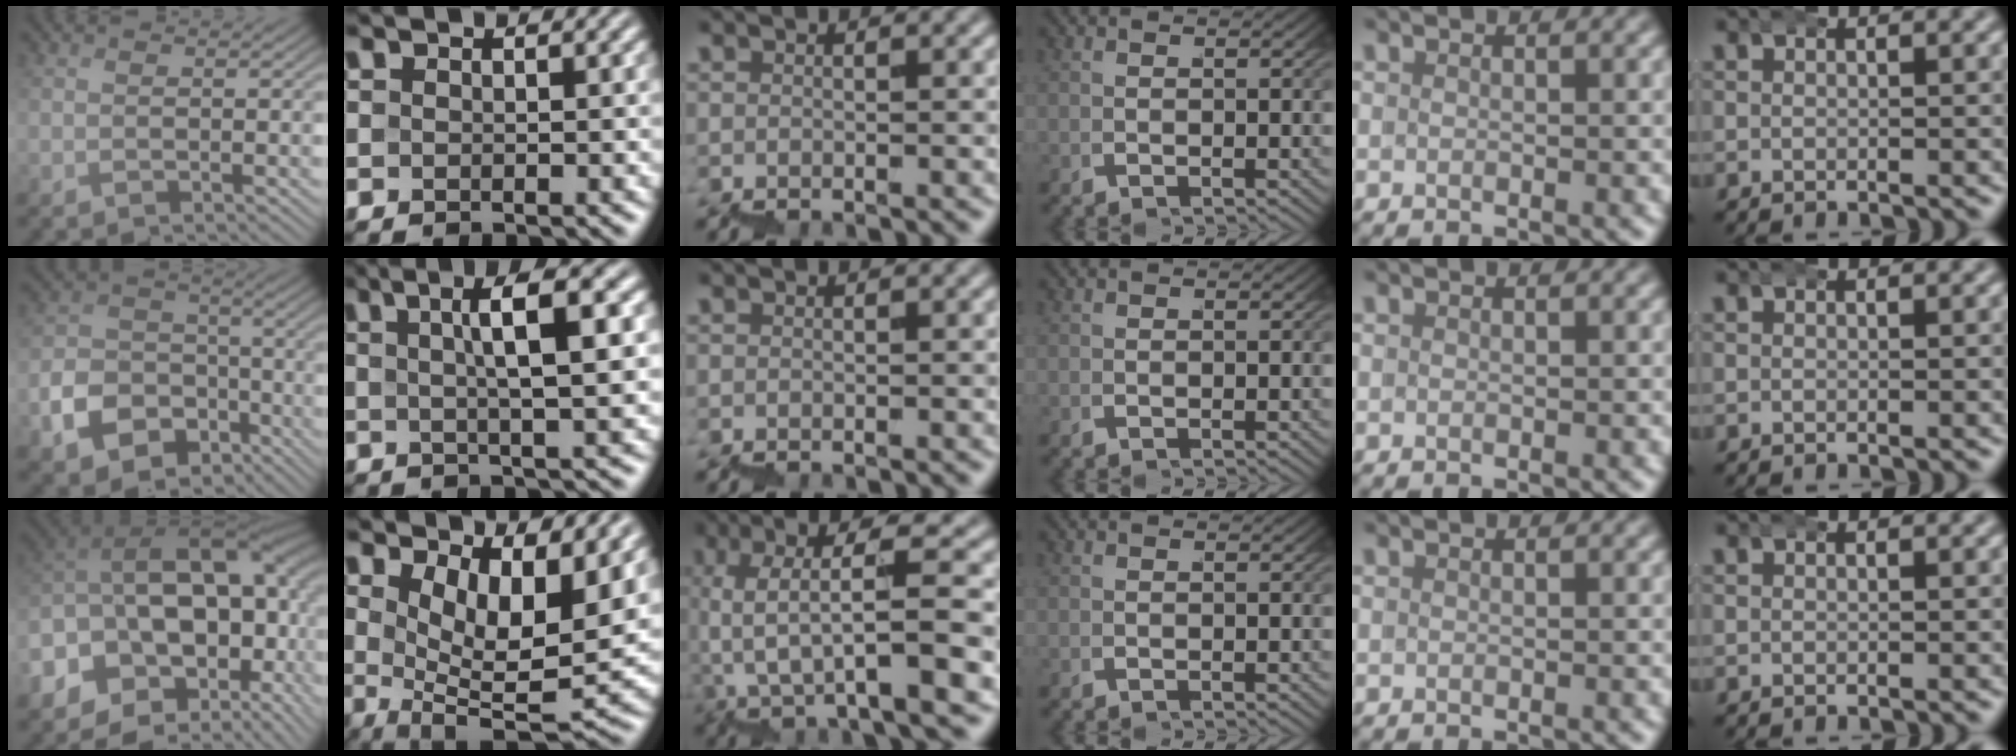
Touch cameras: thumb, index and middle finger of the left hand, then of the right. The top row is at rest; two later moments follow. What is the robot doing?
{"motion": "wrap", "object": "bubble wrap"}